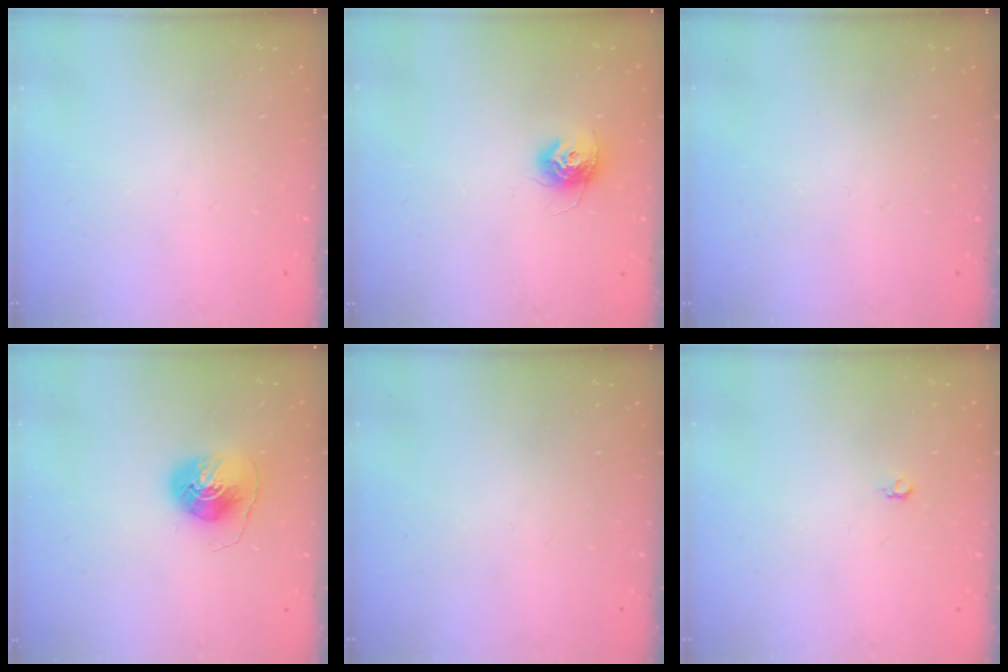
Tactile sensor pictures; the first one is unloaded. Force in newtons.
{"total": 10.3, "press": 10.3, "slide": 0.4}
{"total": 0.0}
{"total": 8.4, "press": 8.3, "slide": 0.7}
{"total": 0.0}
{"total": 3.6, "press": 3.5, "slide": 0.8}